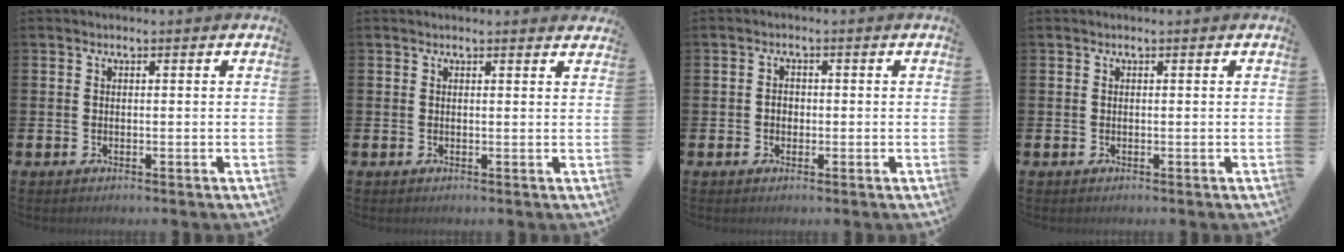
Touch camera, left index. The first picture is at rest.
{"total": 0.7, "force": [0.7, 0.0, 0.1], "torque": [0.009, -0.005, 0.011]}
{"total": 1.5, "force": [-0.3, 1.3, 0.7], "torque": [-0.004, 0.005, -0.010]}
{"total": 0.0}